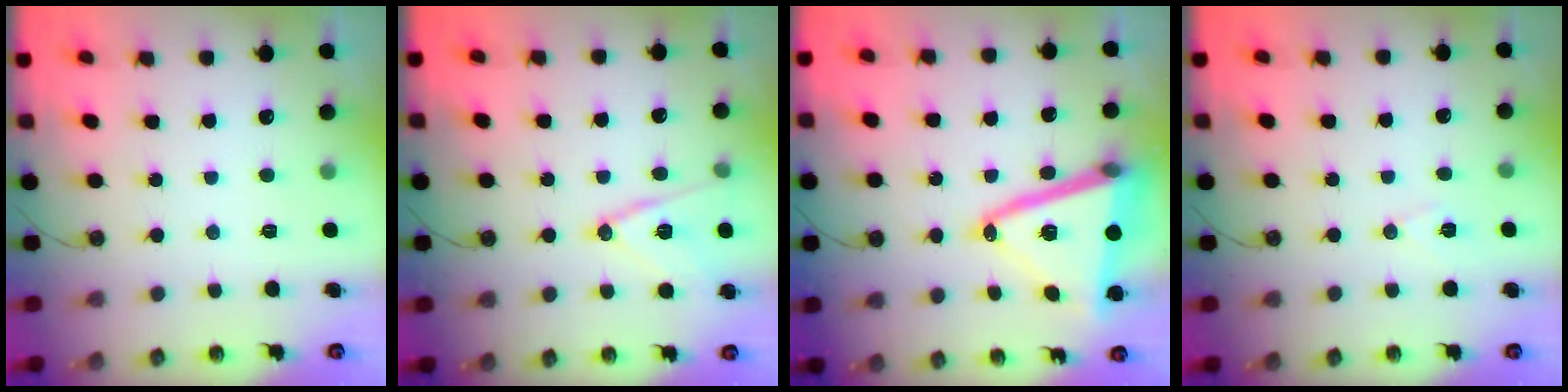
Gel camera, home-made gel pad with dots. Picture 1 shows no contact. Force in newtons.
{"total": 13.6, "press": 13.2, "slide": 3.3}
{"total": 20.6, "press": 20.4, "slide": 2.7}
{"total": 6.5, "press": 4.7, "slide": 4.5}